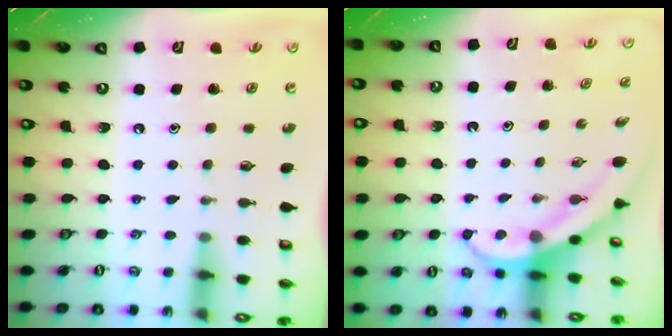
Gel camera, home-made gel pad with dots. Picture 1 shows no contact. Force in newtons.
{"total": 4.0, "press": 3.9, "slide": 0.4}